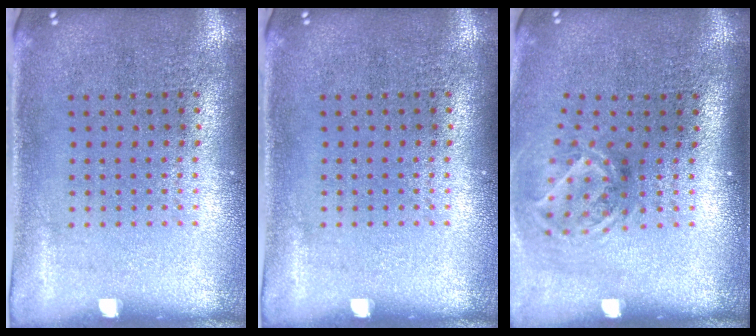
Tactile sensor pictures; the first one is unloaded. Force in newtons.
{"total": 0.0}
{"total": 1.9, "press": 1.3, "slide": 1.5}